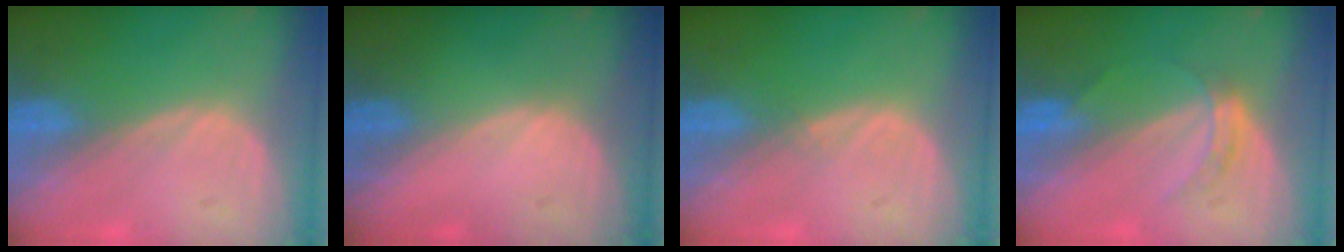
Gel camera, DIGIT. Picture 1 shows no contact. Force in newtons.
{"total": 0.6, "press": 0.1, "slide": 0.6}
{"total": 0.5, "press": 0.5, "slide": 0.1}
{"total": 3.2, "press": 2.9, "slide": 1.3}